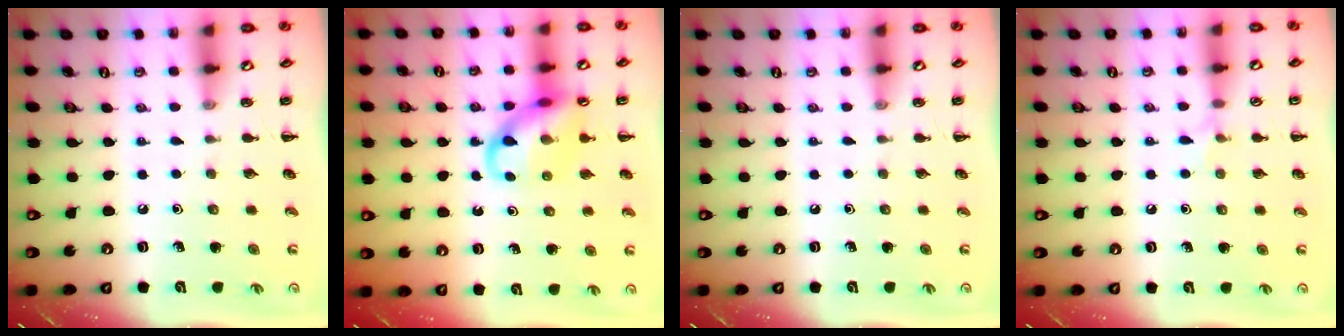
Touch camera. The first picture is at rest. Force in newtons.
{"total": 12.6, "press": 12.5, "slide": 1.9}
{"total": 0.0}
{"total": 4.5, "press": 4.2, "slide": 1.5}